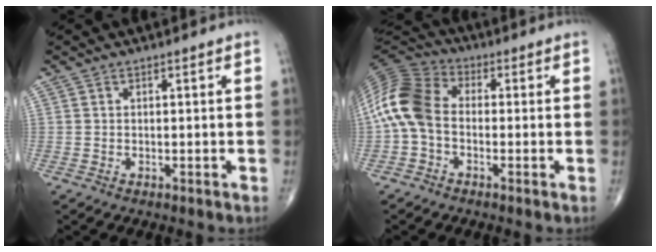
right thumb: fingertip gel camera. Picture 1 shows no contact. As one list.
[{"total": 11.6, "force": [-1.2, 8.0, 8.3], "torque": [-0.167, 0.029, -0.039]}]